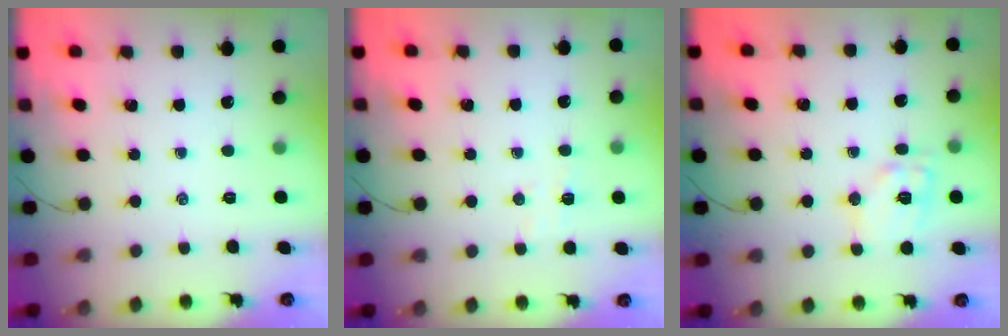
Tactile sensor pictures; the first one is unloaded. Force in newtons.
{"total": 3.5, "press": 3.4, "slide": 1.0}
{"total": 11.3, "press": 11.3, "slide": 1.0}